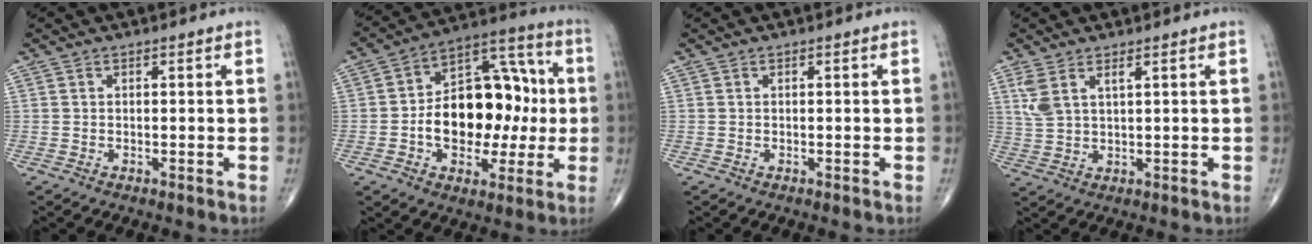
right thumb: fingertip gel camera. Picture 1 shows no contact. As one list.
[{"total": 20.1, "force": [-1.2, 12.7, 15.5], "torque": [-0.195, 0.041, -0.016]}, {"total": 0.0}, {"total": 4.9, "force": [2.4, 1.8, 3.8], "torque": [-0.088, -0.005, 0.060]}]